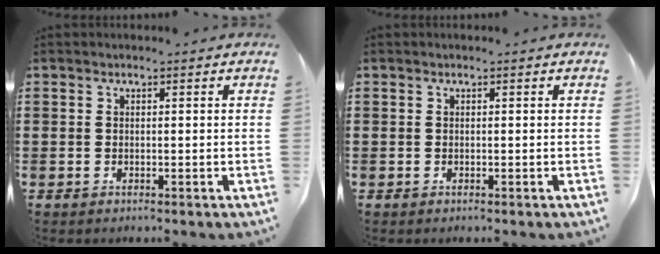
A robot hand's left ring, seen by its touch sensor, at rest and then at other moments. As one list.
[{"total": 0.0}]